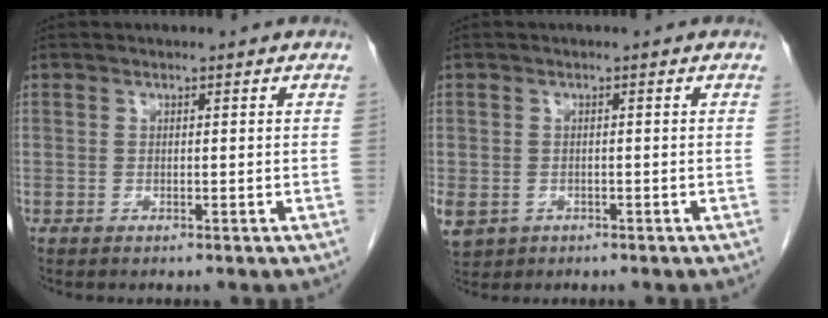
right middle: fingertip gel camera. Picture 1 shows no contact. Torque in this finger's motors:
{"motor_torque": [0.66, -0.47, 0.32, 0.09]}